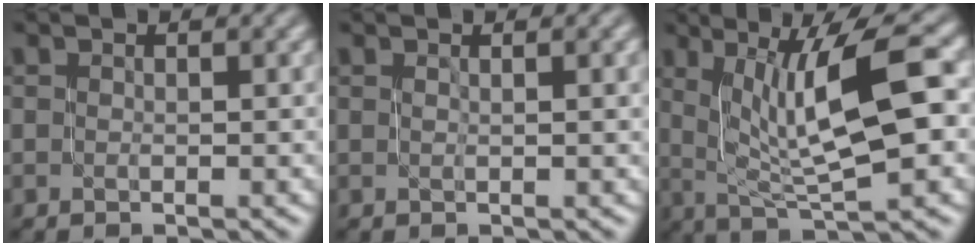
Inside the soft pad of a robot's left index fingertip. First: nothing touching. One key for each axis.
{"total": 2.0, "fx": 0.4, "fy": 0.7, "fz": 1.9, "tx": -0.016, "ty": 0.004, "tz": 0.003}
{"total": 9.0, "fx": 1.7, "fy": 2.4, "fz": 8.5, "tx": -0.133, "ty": 0.005, "tz": 0.036}